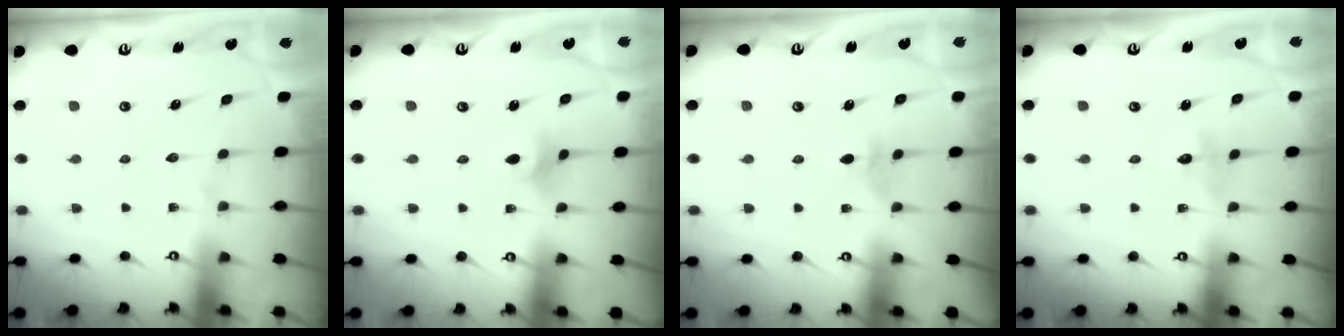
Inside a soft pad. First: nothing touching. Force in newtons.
{"total": 2.8, "press": 2.8, "slide": 0.5}
{"total": 2.9, "press": 2.8, "slide": 0.8}
{"total": 2.6, "press": 2.6, "slide": 0.3}